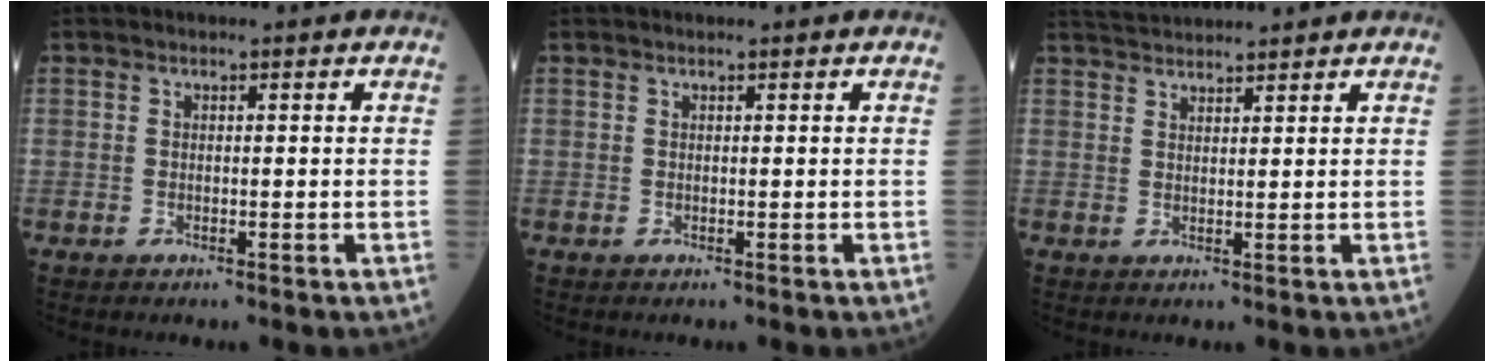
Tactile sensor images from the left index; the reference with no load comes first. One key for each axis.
{"total": 0.8, "fx": 0.7, "fy": 0.0, "fz": 0.2, "tx": -0.003, "ty": 0.016, "tz": 0.013}
{"total": 4.8, "fx": 4.7, "fy": -0.2, "fz": 0.9, "tx": -0.020, "ty": 0.034, "tz": 0.084}